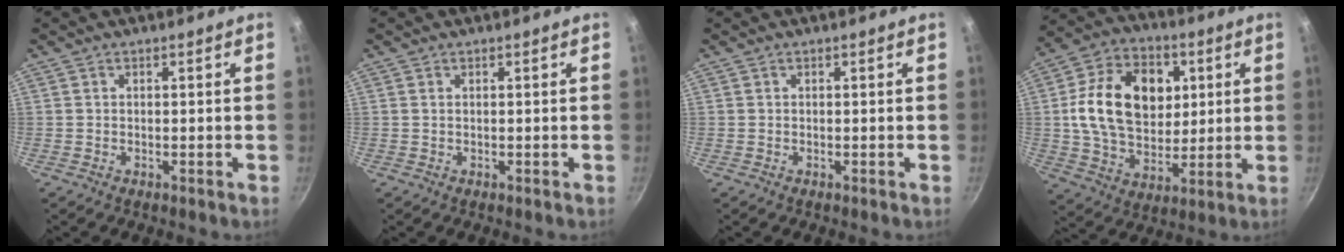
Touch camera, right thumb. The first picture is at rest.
{"total": 0.0}
{"total": 0.0}
{"total": 20.0, "force": [3.7, 14.3, 13.5], "torque": [-0.208, 0.003, 0.060]}